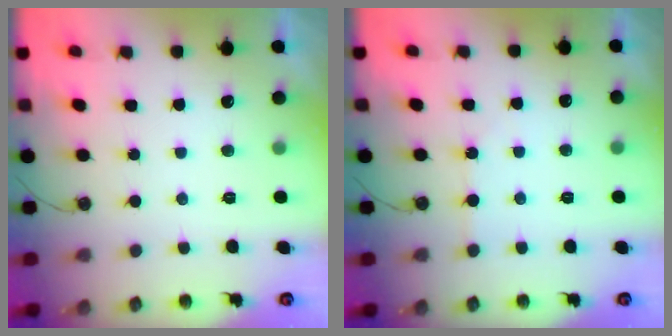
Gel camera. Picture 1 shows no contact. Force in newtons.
{"total": 1.9, "press": 1.8, "slide": 0.4}